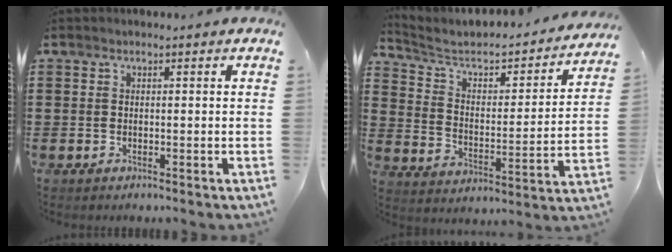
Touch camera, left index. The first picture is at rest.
{"total": 4.1, "force": [3.1, 2.0, 1.8], "torque": [-0.058, -0.026, 0.041]}